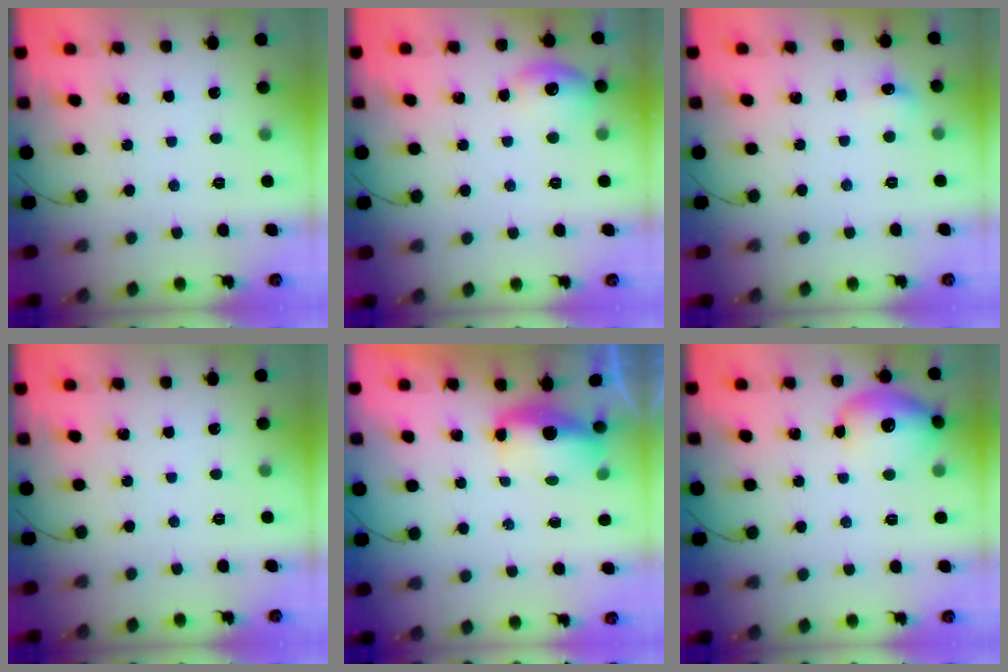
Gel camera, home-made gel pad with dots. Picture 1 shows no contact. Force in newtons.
{"total": 8.6, "press": 8.5, "slide": 1.3}
{"total": 5.4, "press": 5.1, "slide": 1.7}
{"total": 0.0}
{"total": 5.5, "press": 5.5, "slide": 0.5}
{"total": 15.6, "press": 13.8, "slide": 7.4}